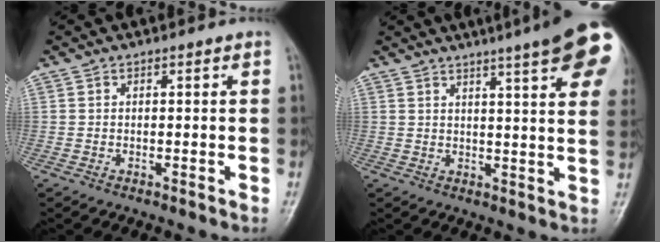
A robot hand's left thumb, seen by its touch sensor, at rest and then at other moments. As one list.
[{"total": 19.5, "force": [12.0, 3.3, 15.0], "torque": [-0.189, -0.017, 0.134]}]